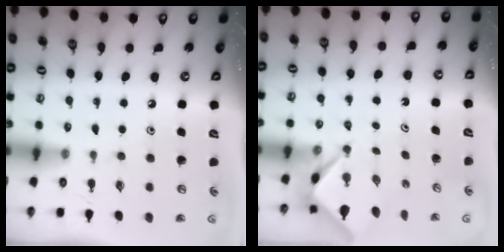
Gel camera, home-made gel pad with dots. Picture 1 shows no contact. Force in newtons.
{"total": 2.8, "press": 2.8, "slide": 0.1}